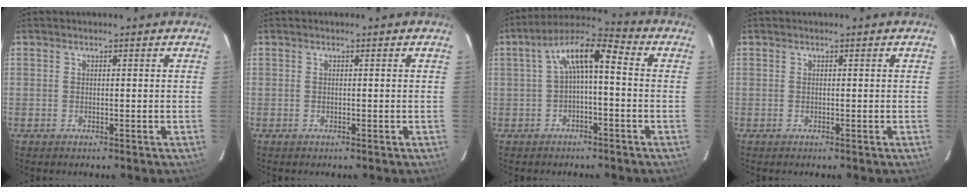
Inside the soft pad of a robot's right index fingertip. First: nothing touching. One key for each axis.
{"total": 0.0}
{"total": 8.2, "fx": -0.2, "fy": 2.7, "fz": 7.8, "tx": -0.152, "ty": 0.029, "tz": -0.005}
{"total": 0.0}